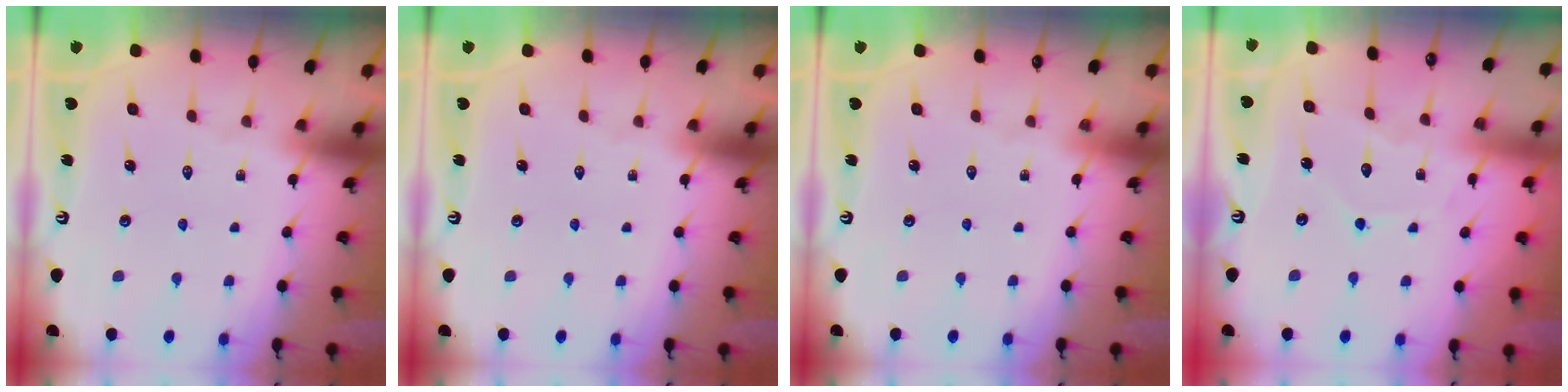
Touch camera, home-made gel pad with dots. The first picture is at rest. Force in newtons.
{"total": 0.0}
{"total": 0.0}
{"total": 7.2, "press": 7.1, "slide": 0.9}